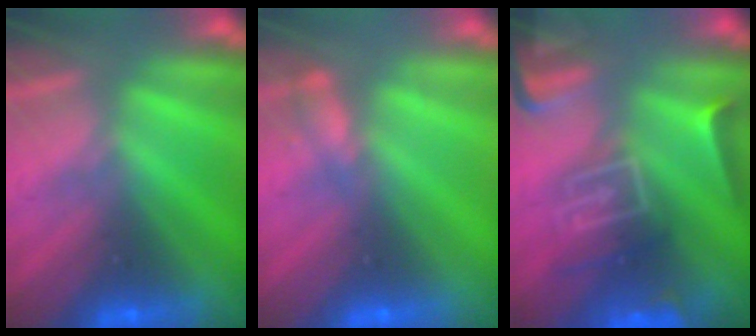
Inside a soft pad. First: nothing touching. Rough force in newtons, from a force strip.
{"total": 2.2}
{"total": 11.8}